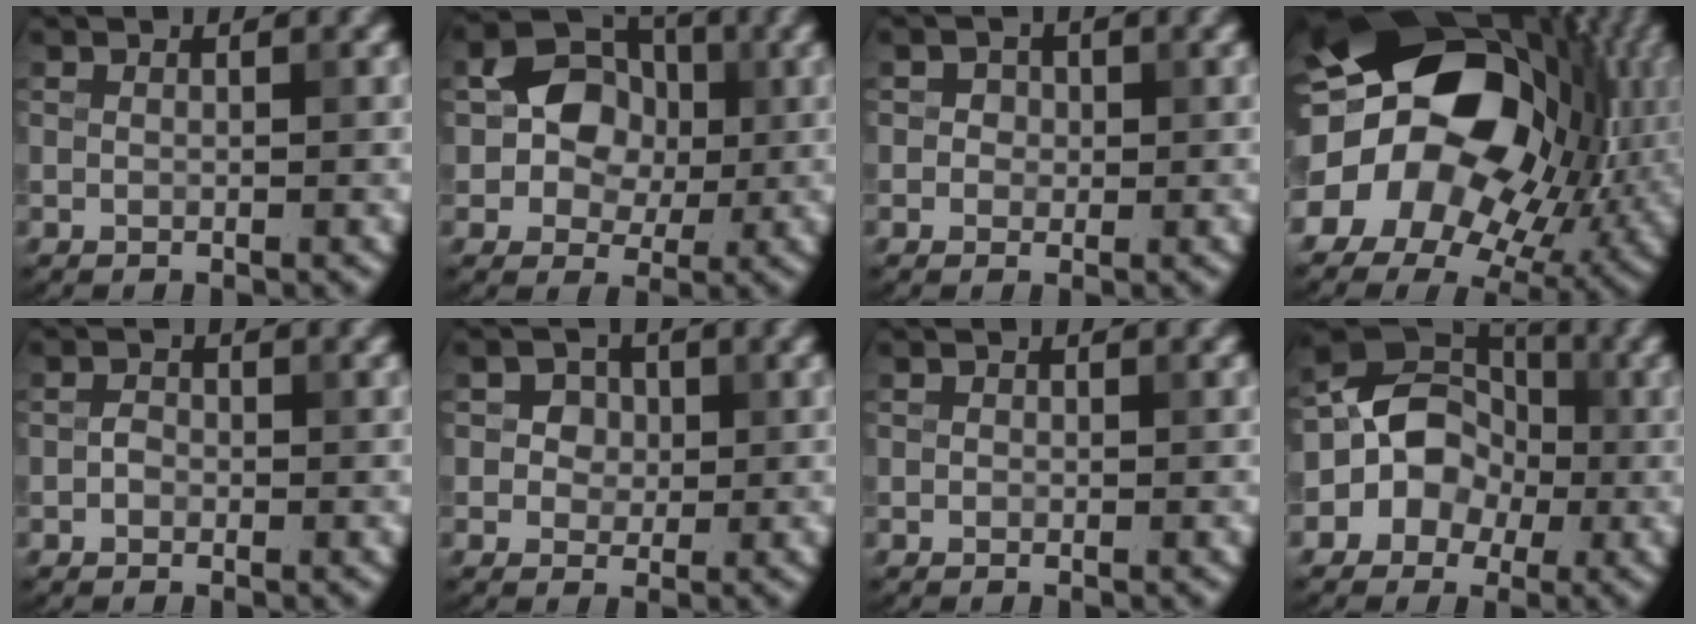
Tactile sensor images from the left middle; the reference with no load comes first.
{"total": 5.4, "force": [0.3, 4.5, 3.1], "torque": [-0.036, 0.004, -0.007]}
{"total": 1.5, "force": [0.3, 1.4, 0.6], "torque": [0.005, 0.001, -0.005]}
{"total": 21.4, "force": [2.8, 15.3, 14.7], "torque": [-0.255, 0.009, 0.040]}
{"total": 1.0, "force": [-0.3, 0.8, 0.4], "torque": [-0.007, 0.001, -0.010]}
{"total": 3.1, "force": [1.2, 2.5, 1.4], "torque": [-0.019, 0.003, 0.005]}
{"total": 0.0}
{"total": 7.3, "force": [-0.9, 6.4, 3.4], "torque": [-0.022, 0.025, -0.040]}